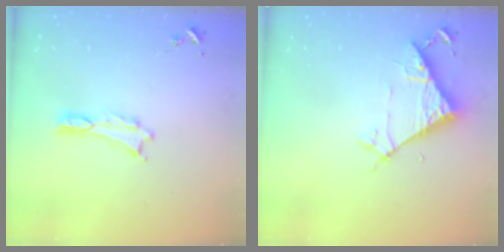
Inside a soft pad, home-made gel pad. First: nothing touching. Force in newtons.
{"total": 6.7, "press": 6.7, "slide": 0.3}